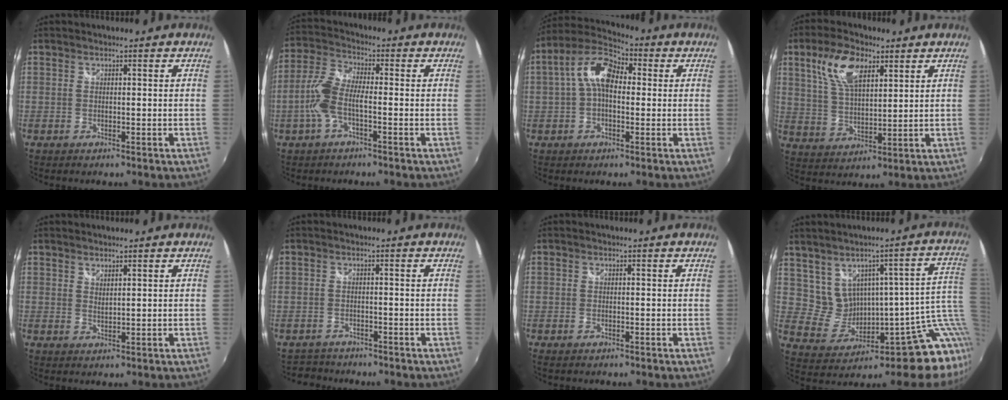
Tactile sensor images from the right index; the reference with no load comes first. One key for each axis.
{"total": 7.3, "fx": -2.2, "fy": 2.1, "fz": 6.6, "tx": -0.155, "ty": 0.012, "tz": -0.046}
{"total": 10.2, "fx": 1.2, "fy": 5.9, "fz": 8.2, "tx": -0.163, "ty": 0.033, "tz": 0.014}
{"total": 10.8, "fx": 5.4, "fy": 5.1, "fz": 7.8, "tx": -0.155, "ty": 0.017, "tz": 0.108}
{"total": 1.6, "fx": 1.4, "fy": 0.4, "fz": 0.7, "tx": -0.011, "ty": -0.001, "tz": 0.024}
{"total": 3.0, "fx": -2.7, "fy": 1.3, "fz": -0.3, "tx": -0.008, "ty": 0.004, "tz": -0.047}
{"total": 0.8, "fx": -0.6, "fy": 0.4, "fz": 0.4, "tx": -0.010, "ty": -0.004, "tz": -0.011}
{"total": 15.6, "fx": 0.6, "fy": 8.0, "fz": 13.4, "tx": -0.155, "ty": -0.008, "tz": 0.048}